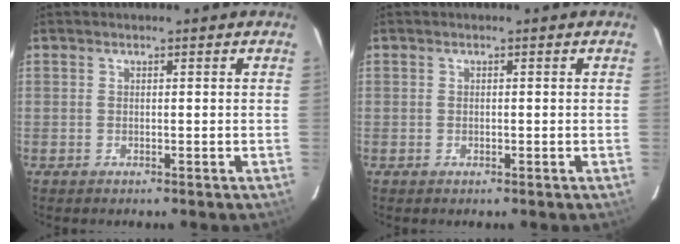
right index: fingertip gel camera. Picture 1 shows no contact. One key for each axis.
{"total": 0.5, "fx": -0.1, "fy": 0.5, "fz": 0.2, "tx": -0.003, "ty": 0.001, "tz": -0.001}